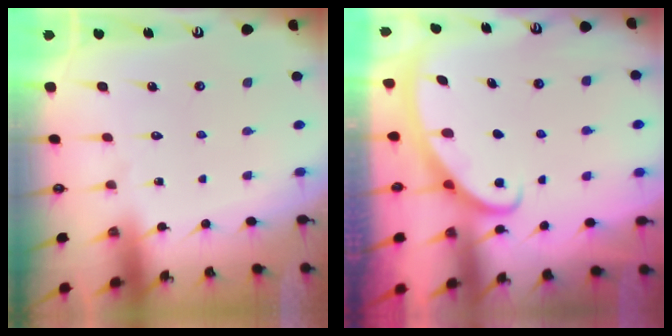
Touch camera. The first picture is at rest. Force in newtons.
{"total": 2.8, "press": 2.8, "slide": 0.4}